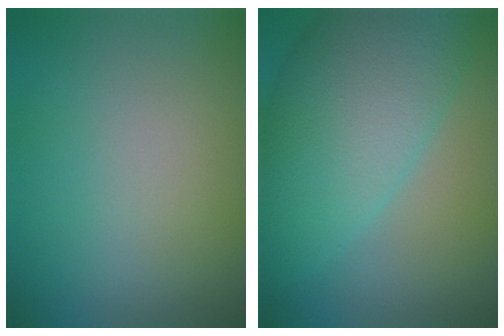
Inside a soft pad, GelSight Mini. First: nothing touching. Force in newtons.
{"total": 9.3, "press": 9.3, "slide": 0.3}